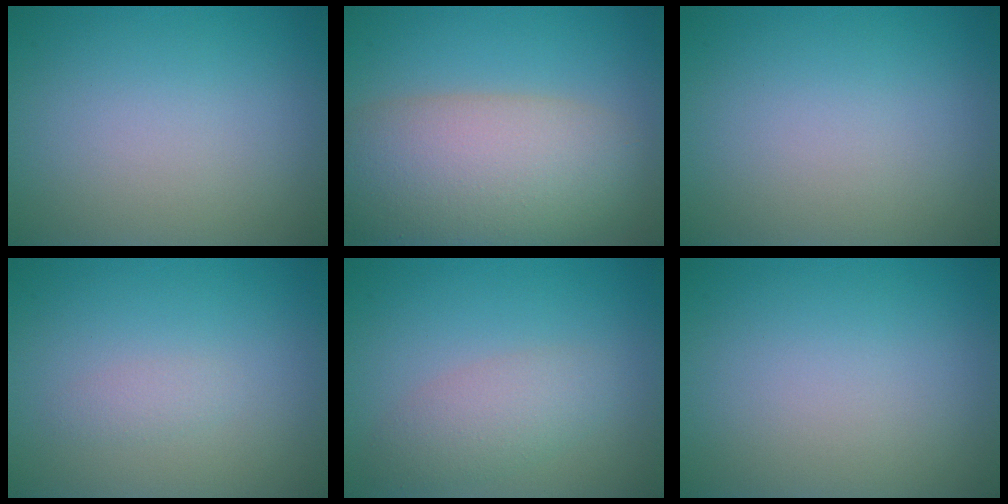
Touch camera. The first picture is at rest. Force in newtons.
{"total": 10.2, "press": 10.2, "slide": 0.5}
{"total": 0.0}
{"total": 0.9, "press": 0.9, "slide": 0.1}
{"total": 2.8, "press": 2.8, "slide": 0.2}
{"total": 0.0}